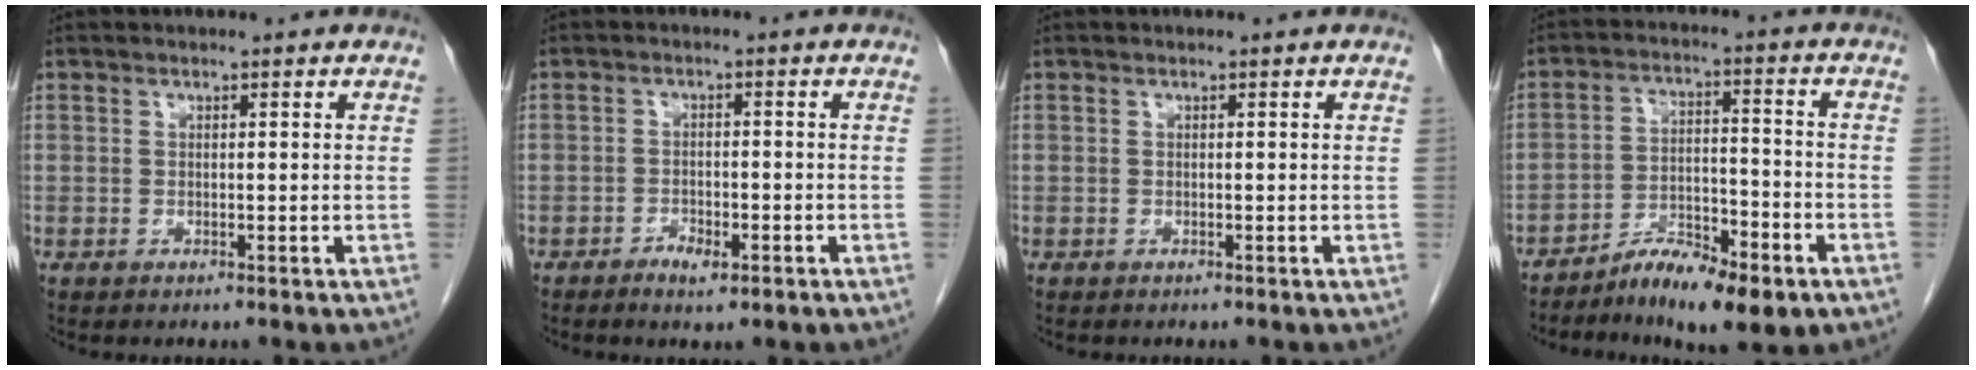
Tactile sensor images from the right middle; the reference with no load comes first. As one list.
[{"total": 2.8, "force": [-1.7, 1.0, 2.0], "torque": [-0.033, 0.003, -0.025]}, {"total": 0.0}, {"total": 10.1, "force": [-6.8, 2.9, 6.9], "torque": [-0.113, 0.005, -0.111]}]